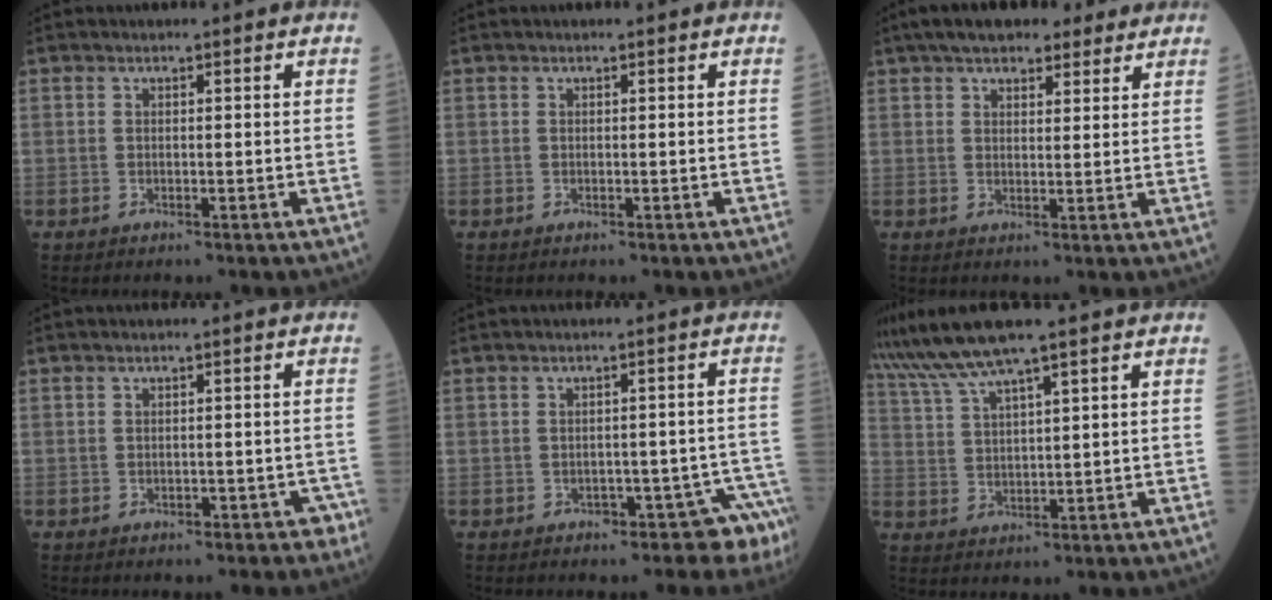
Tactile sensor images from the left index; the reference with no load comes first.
{"total": 0.0}
{"total": 10.4, "force": [8.1, 3.9, 5.2], "torque": [-0.069, 0.035, 0.122]}
{"total": 2.8, "force": [-1.9, 1.7, 1.2], "torque": [0.003, 0.009, -0.017]}
{"total": 6.0, "force": [-4.7, 3.2, 2.2], "torque": [-0.001, 0.033, -0.055]}
{"total": 7.3, "force": [5.9, -0.9, 4.2], "torque": [-0.098, 0.017, 0.121]}